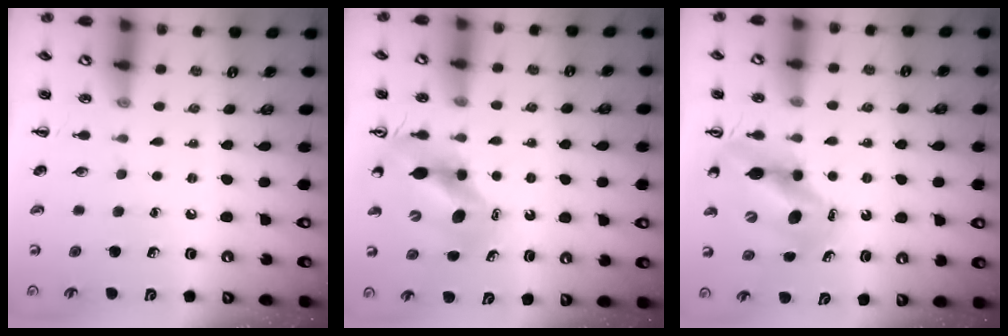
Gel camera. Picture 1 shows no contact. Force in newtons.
{"total": 10.7, "press": 10.2, "slide": 3.1}
{"total": 11.5, "press": 11.0, "slide": 3.2}